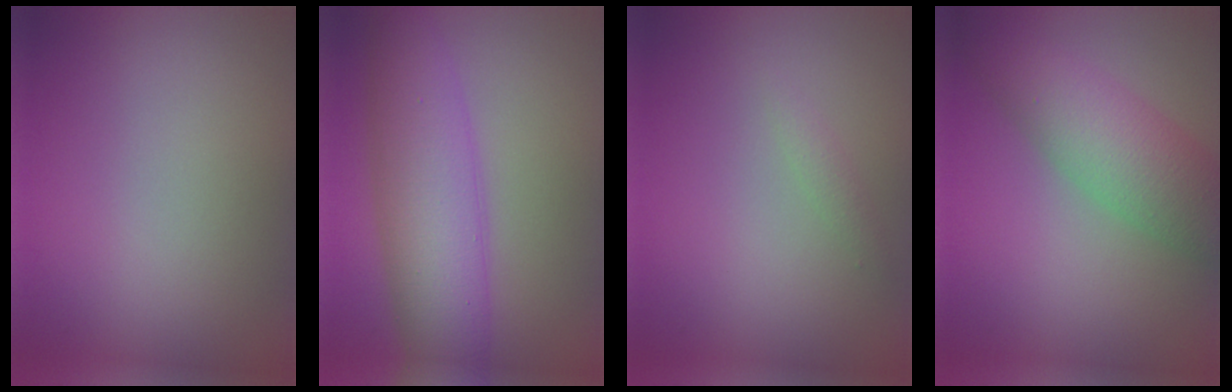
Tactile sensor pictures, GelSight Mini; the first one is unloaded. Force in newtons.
{"total": 8.1, "press": 8.1, "slide": 0.1}
{"total": 0.8, "press": 0.8, "slide": 0.1}
{"total": 6.6, "press": 6.6, "slide": 0.2}